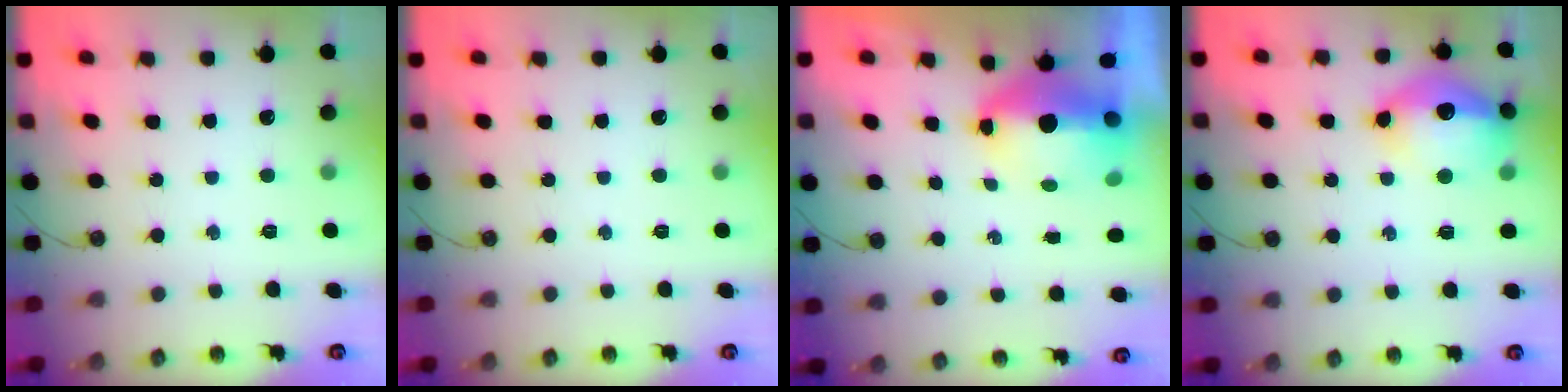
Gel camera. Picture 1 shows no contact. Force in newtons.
{"total": 0.0}
{"total": 14.7, "press": 9.3, "slide": 11.4}
{"total": 15.1, "press": 15.1, "slide": 1.4}